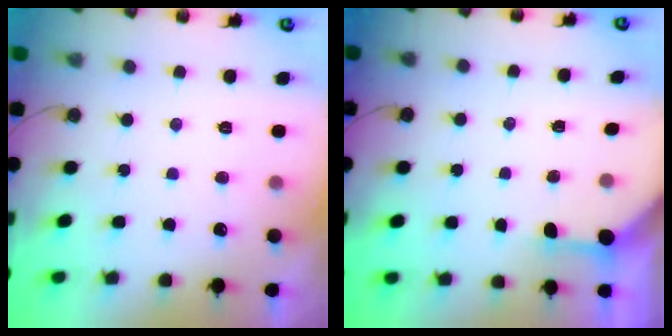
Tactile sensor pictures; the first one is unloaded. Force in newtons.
{"total": 2.7, "press": 2.6, "slide": 0.3}